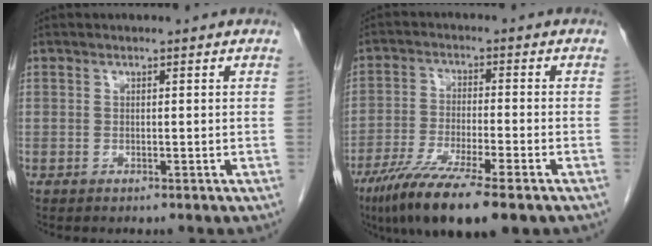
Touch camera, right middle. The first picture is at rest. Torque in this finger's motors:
{"motor_torque": [1.11, -1.03, 0.24, 0.09]}